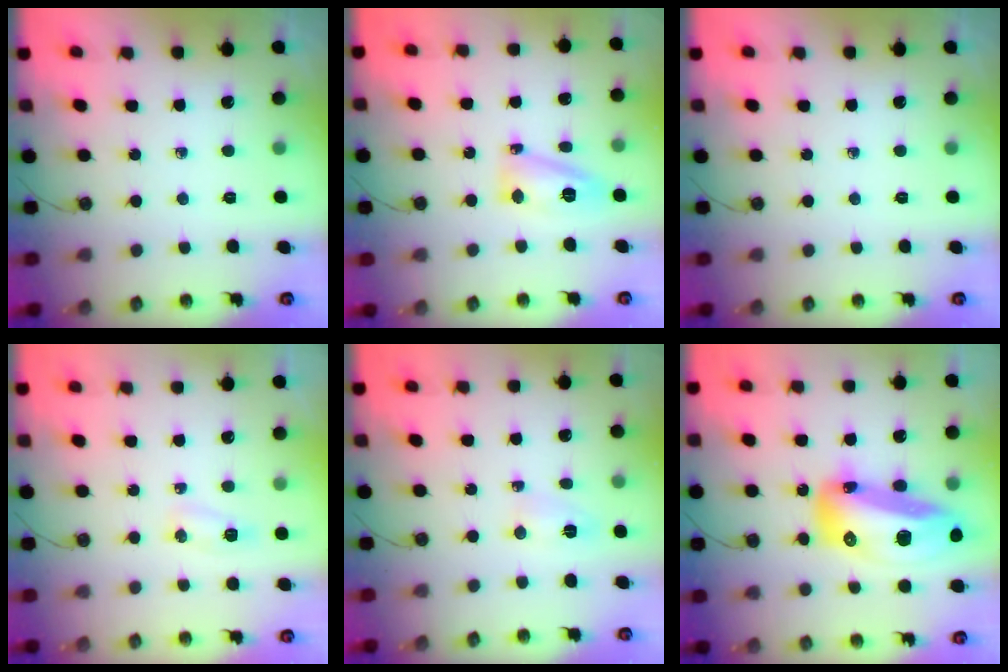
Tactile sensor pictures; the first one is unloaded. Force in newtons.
{"total": 12.1, "press": 12.1, "slide": 0.8}
{"total": 0.0}
{"total": 4.9, "press": 4.8, "slide": 0.9}
{"total": 3.1, "press": 2.9, "slide": 1.1}
{"total": 25.3, "press": 23.8, "slide": 8.4}